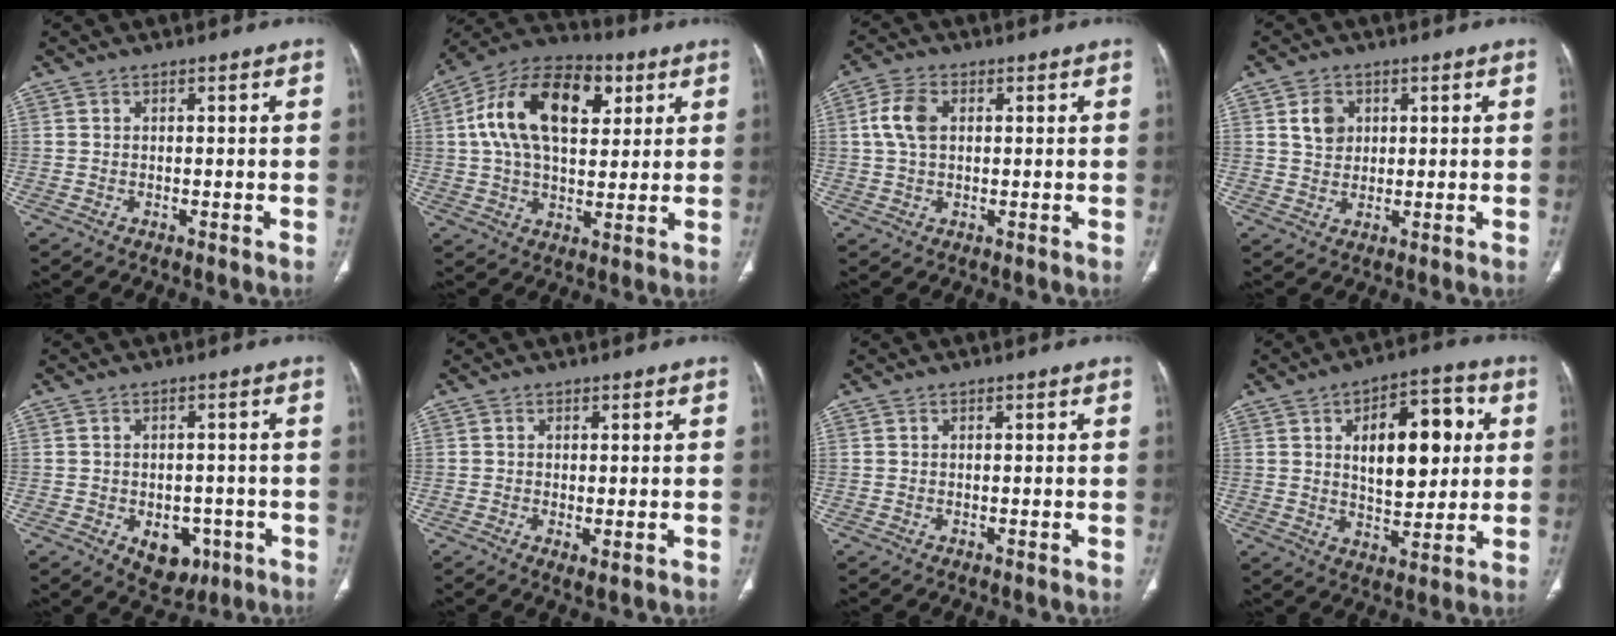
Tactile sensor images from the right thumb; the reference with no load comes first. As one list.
[{"total": 20.1, "force": [5.6, 11.7, 15.3], "torque": [-0.245, 0.009, 0.086]}, {"total": 6.0, "force": [1.2, 3.8, 4.5], "torque": [-0.099, 0.010, 0.021]}, {"total": 4.7, "force": [1.6, 3.7, 2.4], "torque": [-0.025, -0.008, 0.030]}, {"total": 7.2, "force": [-2.6, 5.0, 4.4], "torque": [-0.030, 0.013, -0.021]}, {"total": 2.0, "force": [-0.4, 0.7, 1.8], "torque": [-0.038, -0.008, -0.003]}, {"total": 0.0}, {"total": 15.6, "force": [3.6, 8.0, 12.8], "torque": [-0.149, 0.003, 0.056]}]